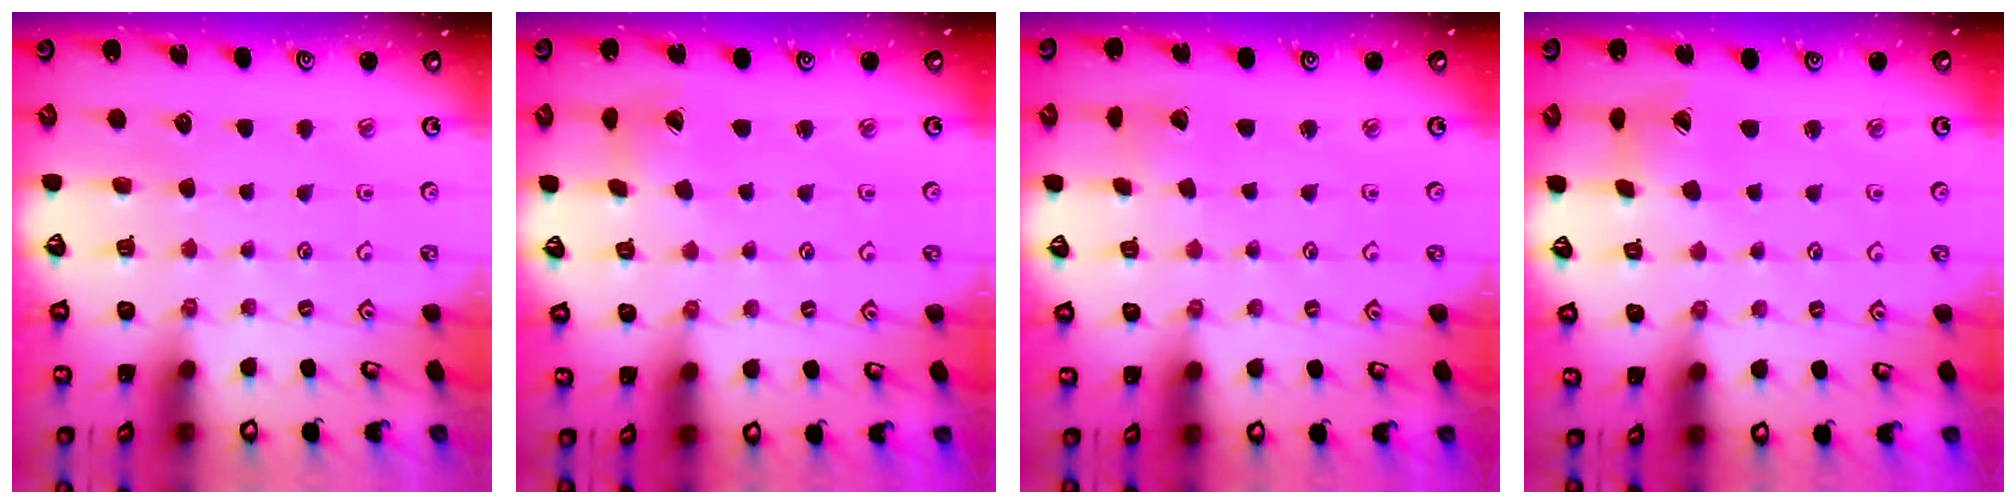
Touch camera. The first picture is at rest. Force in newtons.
{"total": 2.9, "press": 2.8, "slide": 0.4}
{"total": 2.5, "press": 2.5, "slide": 0.2}
{"total": 4.5, "press": 4.5, "slide": 0.5}